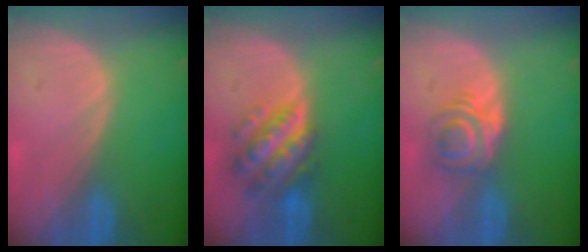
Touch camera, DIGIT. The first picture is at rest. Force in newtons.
{"total": 7.7, "press": 7.7, "slide": 0.4}
{"total": 6.1, "press": 5.1, "slide": 3.3}